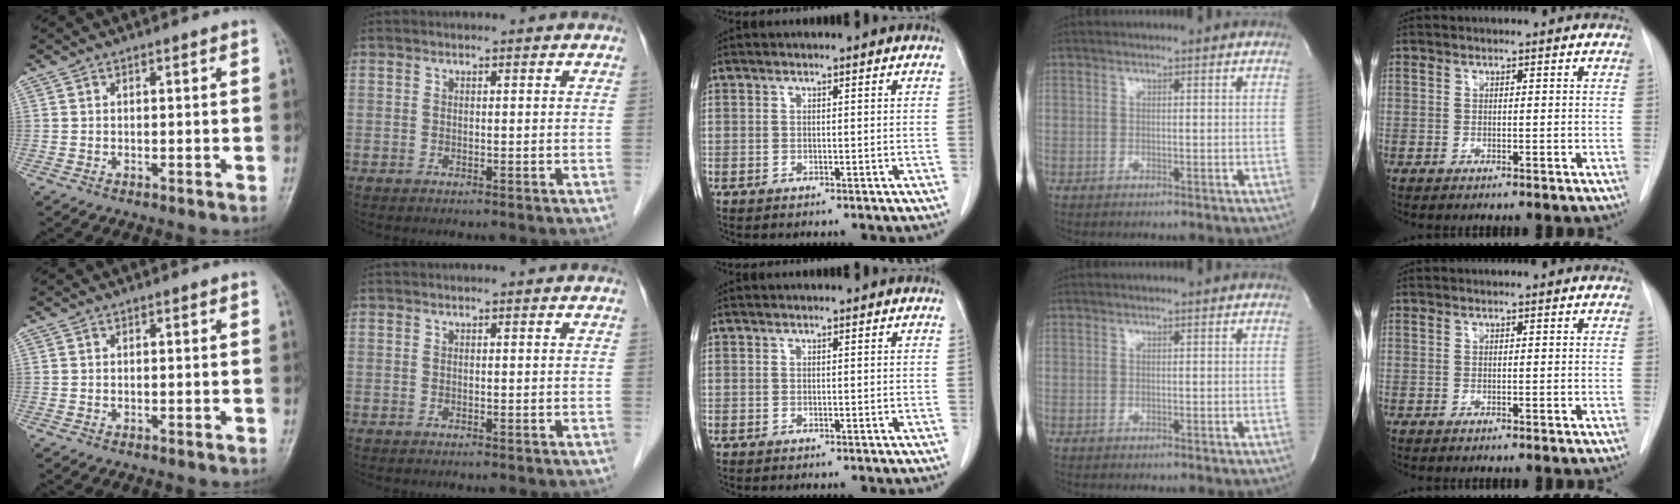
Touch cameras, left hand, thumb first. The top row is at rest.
{}